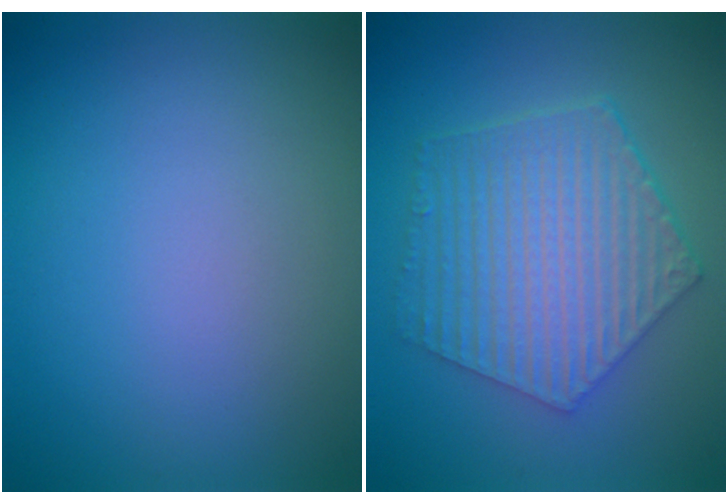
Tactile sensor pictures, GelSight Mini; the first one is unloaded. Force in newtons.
{"total": 6.6, "press": 5.0, "slide": 4.4}